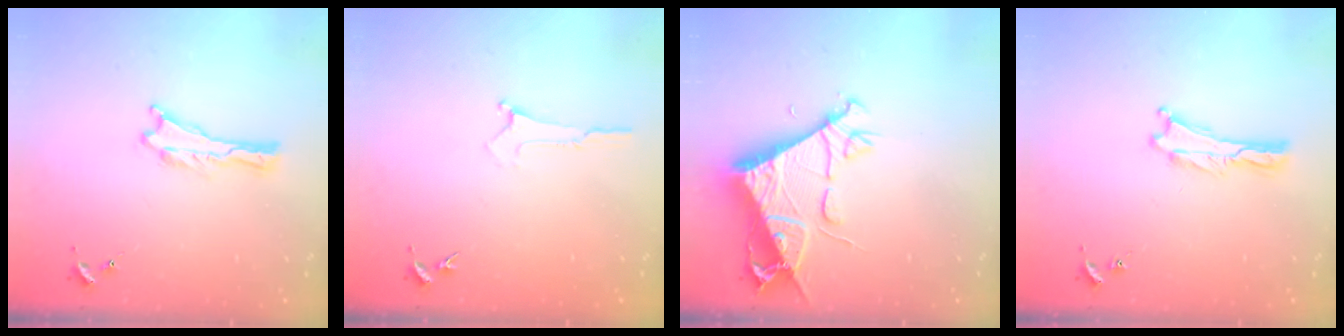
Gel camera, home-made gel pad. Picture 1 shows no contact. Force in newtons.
{"total": 0.0}
{"total": 8.6, "press": 8.6, "slide": 1.0}
{"total": 0.0}